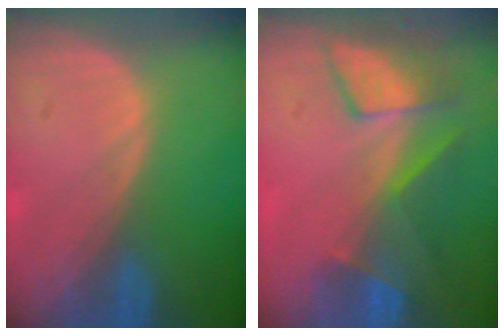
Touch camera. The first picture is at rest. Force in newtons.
{"total": 8.6, "press": 7.2, "slide": 4.7}